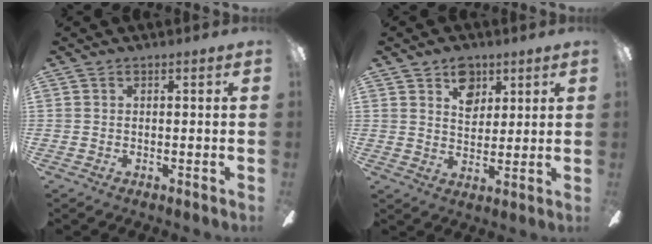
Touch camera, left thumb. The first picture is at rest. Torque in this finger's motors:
{"motor_torque": [0.08, -0.14, -0.37, 0.16, 0.02]}